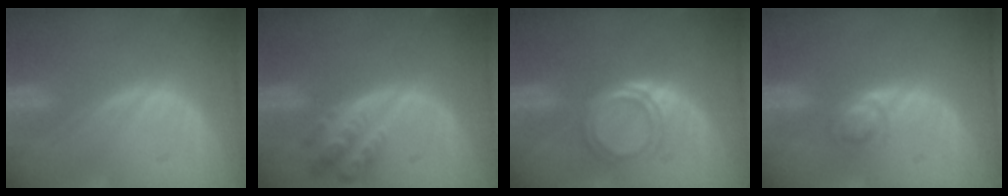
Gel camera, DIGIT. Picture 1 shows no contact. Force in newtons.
{"total": 4.9, "press": 4.8, "slide": 1.1}
{"total": 4.2, "press": 4.2, "slide": 0.3}
{"total": 3.0, "press": 2.9, "slide": 0.2}